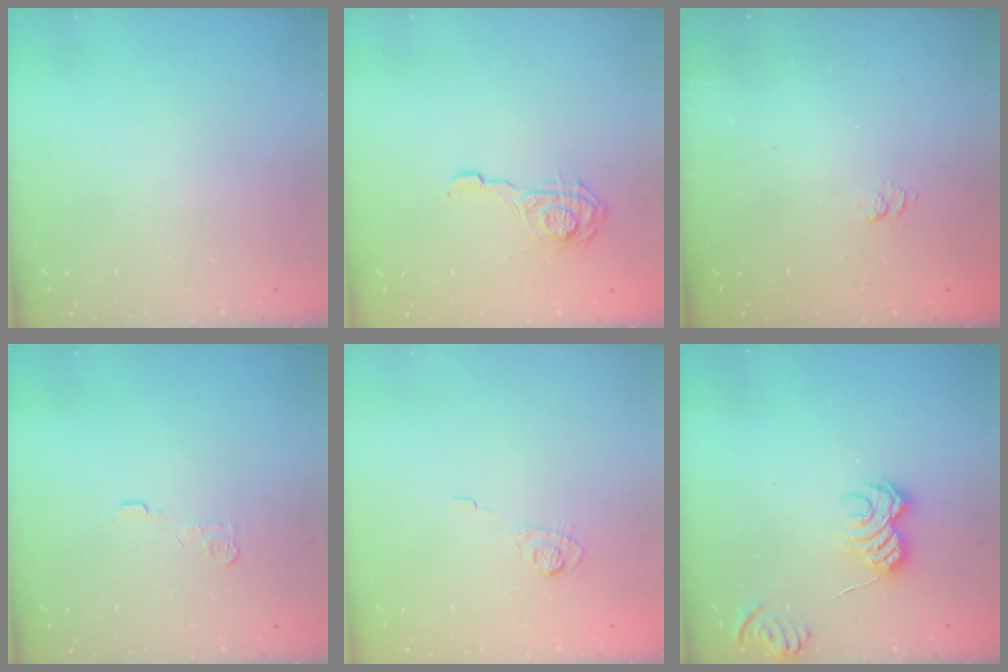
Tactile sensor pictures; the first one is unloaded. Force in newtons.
{"total": 10.3, "press": 10.3, "slide": 0.8}
{"total": 2.4, "press": 1.9, "slide": 1.4}
{"total": 5.0, "press": 4.9, "slide": 0.7}
{"total": 6.7, "press": 6.6, "slide": 1.4}
{"total": 6.5, "press": 6.5, "slide": 0.5}